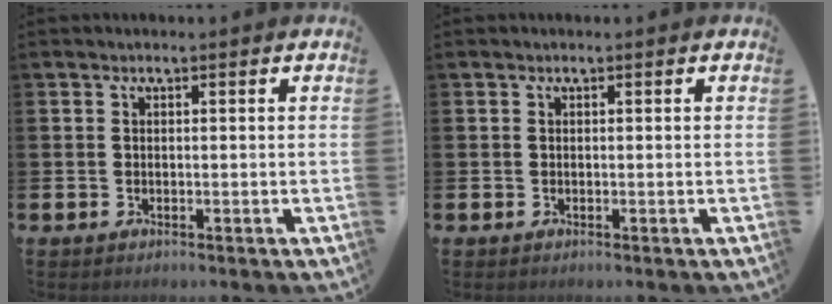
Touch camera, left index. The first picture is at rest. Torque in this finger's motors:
{"motor_torque": [-0.08, 0.00, 0.04, 0.02]}